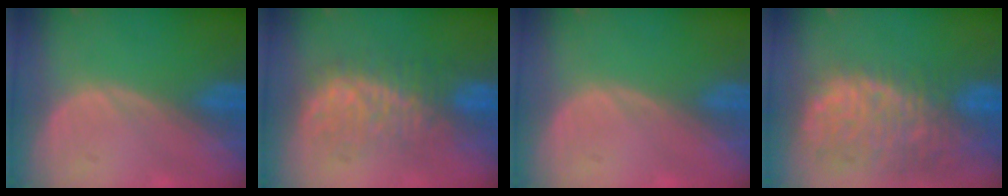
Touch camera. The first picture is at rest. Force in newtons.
{"total": 8.5, "press": 8.4, "slide": 0.9}
{"total": 0.0}
{"total": 13.8, "press": 11.3, "slide": 7.9}